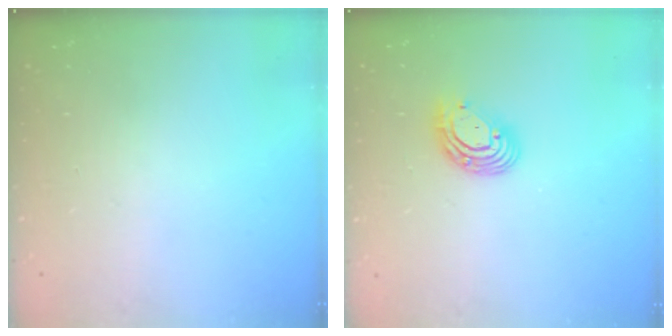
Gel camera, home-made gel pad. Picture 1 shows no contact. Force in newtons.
{"total": 10.7, "press": 10.5, "slide": 2.2}